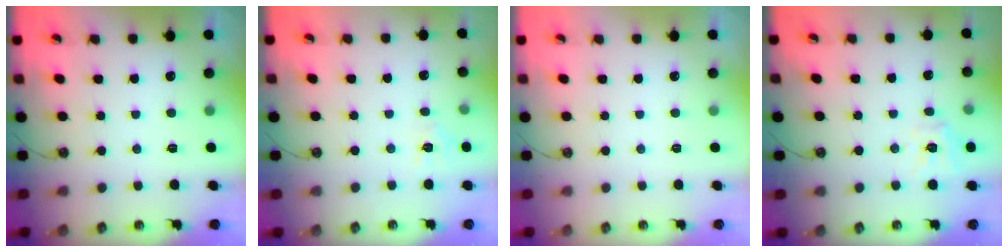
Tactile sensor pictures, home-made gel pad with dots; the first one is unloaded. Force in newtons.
{"total": 5.0, "press": 5.0, "slide": 0.6}
{"total": 0.0}
{"total": 10.9, "press": 10.8, "slide": 1.3}